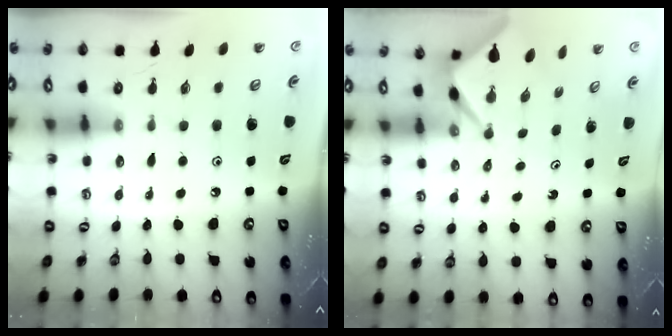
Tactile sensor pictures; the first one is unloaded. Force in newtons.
{"total": 2.5, "press": 2.5, "slide": 0.1}